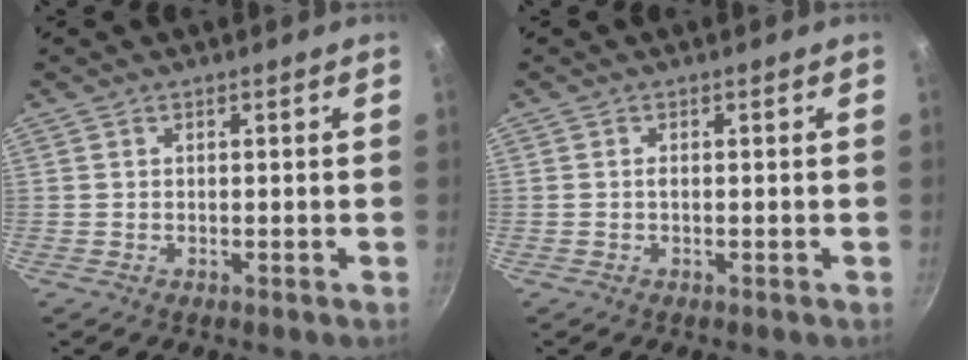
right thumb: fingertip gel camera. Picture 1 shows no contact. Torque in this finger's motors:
{"motor_torque": [0.09, 0.21, 0.32, 0.12, 0.02]}